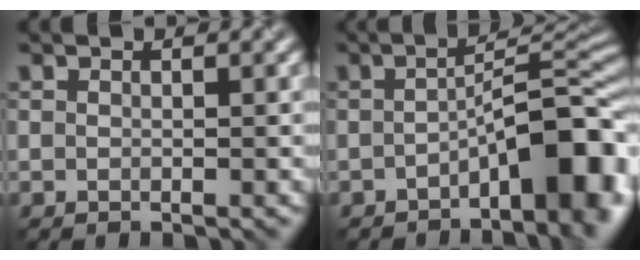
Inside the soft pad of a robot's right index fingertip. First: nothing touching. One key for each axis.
{"total": 8.6, "fx": -3.3, "fy": 2.3, "fz": 7.6, "tx": -0.097, "ty": 0.019, "tz": -0.057}